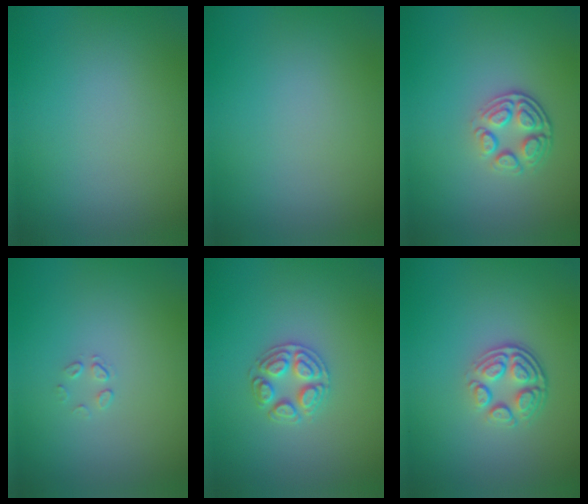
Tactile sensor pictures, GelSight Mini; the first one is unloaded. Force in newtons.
{"total": 0.0}
{"total": 3.7, "press": 2.8, "slide": 2.5}
{"total": 0.7, "press": 0.4, "slide": 0.6}
{"total": 2.5, "press": 2.5, "slide": 0.4}
{"total": 4.0, "press": 2.8, "slide": 2.9}